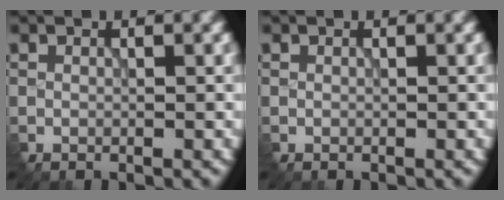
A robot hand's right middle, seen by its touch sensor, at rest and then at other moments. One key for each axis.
{"total": 0.0}